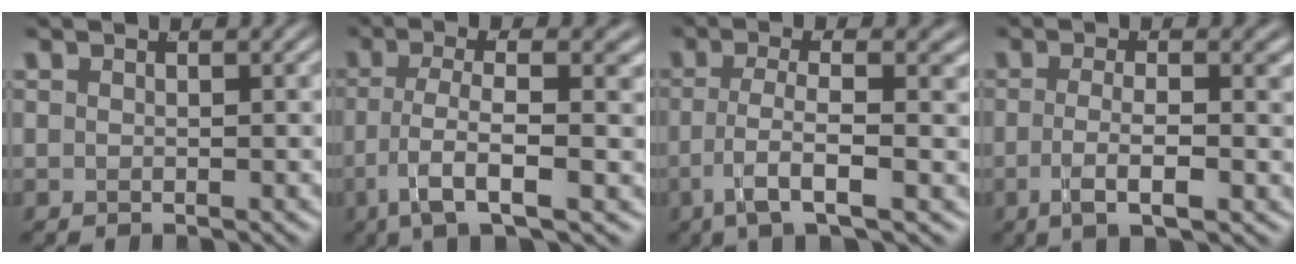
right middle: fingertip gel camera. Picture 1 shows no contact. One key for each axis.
{"total": 6.7, "fx": -1.2, "fy": 2.1, "fz": 6.3, "tx": -0.107, "ty": -0.015, "tz": -0.013}
{"total": 5.8, "fx": -1.1, "fy": 1.5, "fz": 5.5, "tx": -0.095, "ty": -0.012, "tz": -0.015}
{"total": 4.3, "fx": -1.2, "fy": 0.8, "fz": 4.1, "tx": -0.069, "ty": -0.016, "tz": -0.016}